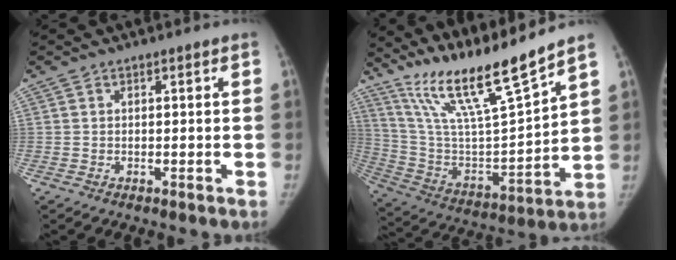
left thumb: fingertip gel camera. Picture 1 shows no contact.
{"total": 18.7, "force": [15.3, 0.6, 10.8], "torque": [-0.175, -0.086, 0.288]}